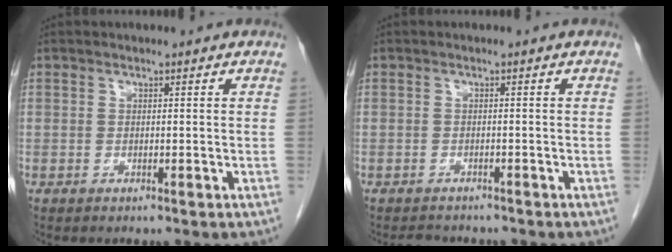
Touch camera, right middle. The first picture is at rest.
{"total": 2.7, "force": [-2.5, 0.9, 0.3], "torque": [-0.010, -0.007, -0.036]}